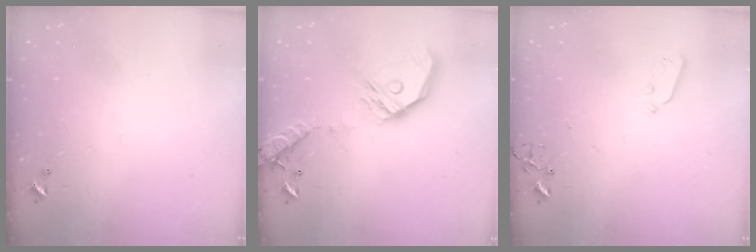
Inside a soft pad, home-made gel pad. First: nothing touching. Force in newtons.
{"total": 17.7, "press": 17.4, "slide": 3.0}
{"total": 3.0, "press": 3.0, "slide": 0.4}